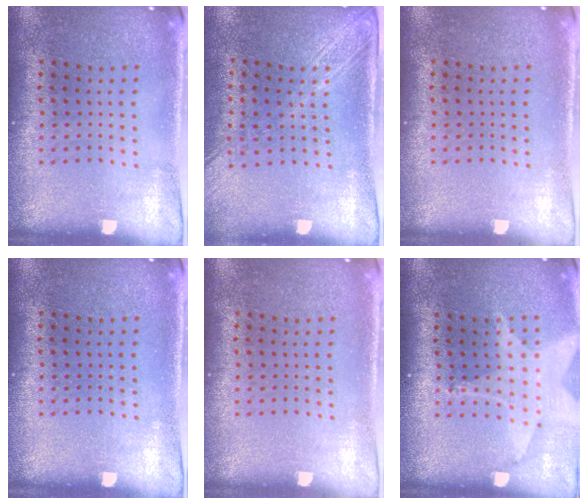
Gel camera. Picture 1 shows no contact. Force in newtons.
{"total": 2.0, "press": 1.7, "slide": 1.1}
{"total": 0.0}
{"total": 0.0}
{"total": 0.0}
{"total": 1.9, "press": 1.5, "slide": 1.2}